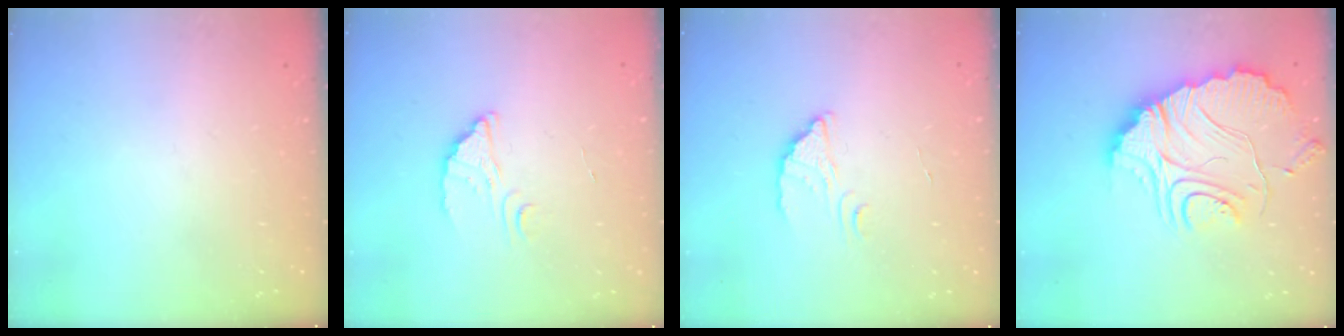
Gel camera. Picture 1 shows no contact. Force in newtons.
{"total": 3.0, "press": 3.0, "slide": 0.0}
{"total": 2.4, "press": 2.4, "slide": 0.1}
{"total": 18.5, "press": 18.4, "slide": 1.7}